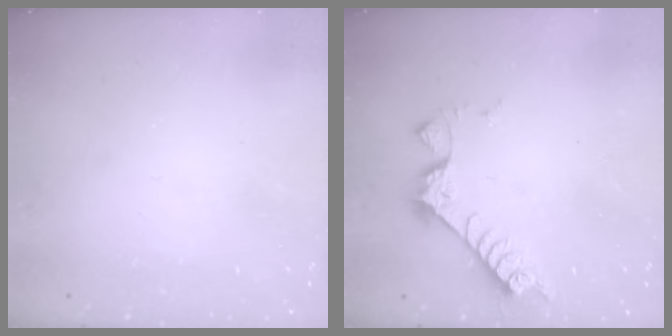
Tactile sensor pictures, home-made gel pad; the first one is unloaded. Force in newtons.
{"total": 7.0, "press": 7.0, "slide": 0.5}